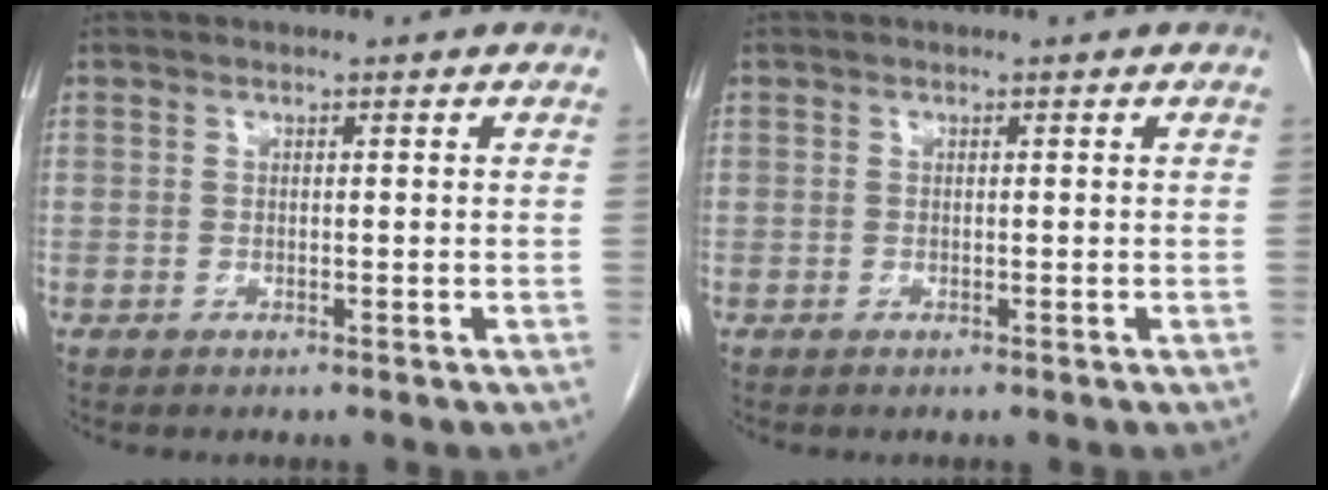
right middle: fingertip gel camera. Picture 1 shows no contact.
{"total": 0.0}